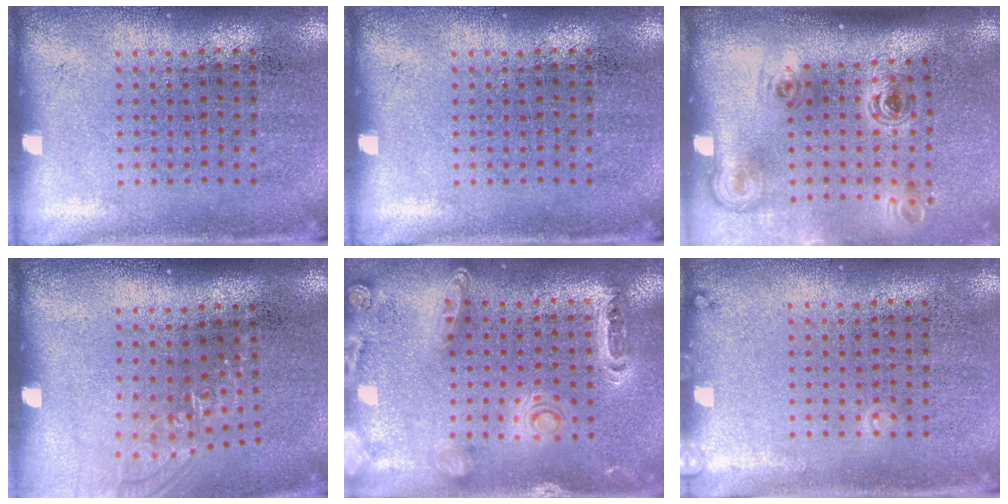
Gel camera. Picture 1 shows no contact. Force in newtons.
{"total": 0.0}
{"total": 2.2, "press": 1.5, "slide": 1.7}
{"total": 1.1, "press": 1.0, "slide": 0.6}
{"total": 1.4, "press": 1.4, "slide": 0.3}
{"total": 0.7, "press": 0.7, "slide": 0.1}